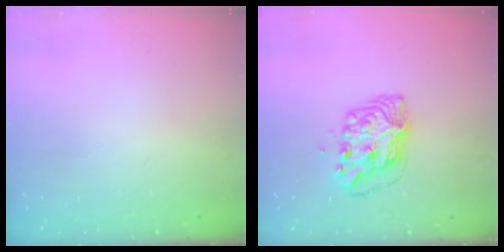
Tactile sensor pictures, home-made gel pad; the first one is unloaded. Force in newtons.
{"total": 8.6, "press": 8.5, "slide": 1.1}